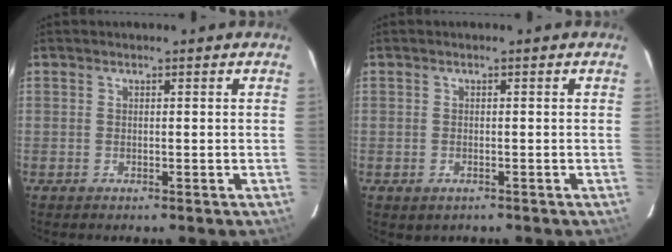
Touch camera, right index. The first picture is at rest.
{"total": 1.1, "force": [-0.6, 0.8, 0.4], "torque": [-0.011, 0.000, 0.000]}